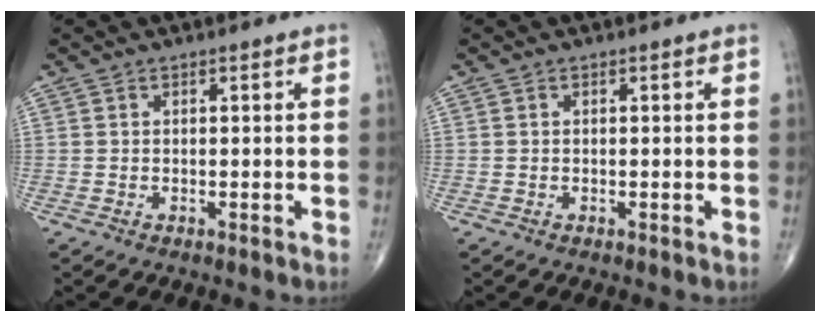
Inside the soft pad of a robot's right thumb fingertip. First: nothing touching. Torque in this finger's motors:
{"motor_torque": [0.12, -0.03, 0.13, 0.26, 0.01]}